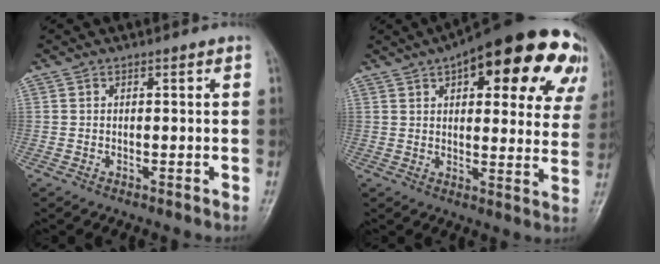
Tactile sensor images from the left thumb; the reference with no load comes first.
{"total": 26.9, "force": [13.6, 10.8, 20.5], "torque": [-0.241, 0.001, 0.169]}